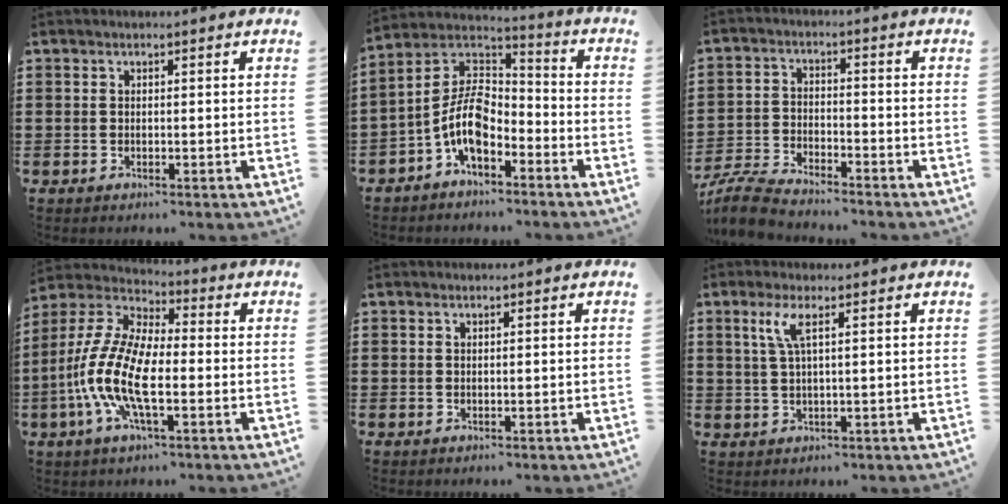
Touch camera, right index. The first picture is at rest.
{"total": 8.9, "force": [-4.0, 4.3, 6.7], "torque": [-0.172, -0.015, -0.089]}
{"total": 5.7, "force": [-5.5, 0.4, 1.3], "torque": [-0.049, -0.003, -0.116]}
{"total": 11.9, "force": [-3.3, 4.4, 10.5], "torque": [-0.259, -0.017, -0.070]}
{"total": 0.0}
{"total": 3.8, "force": [1.5, 0.4, 3.5], "torque": [-0.081, 0.000, 0.020]}